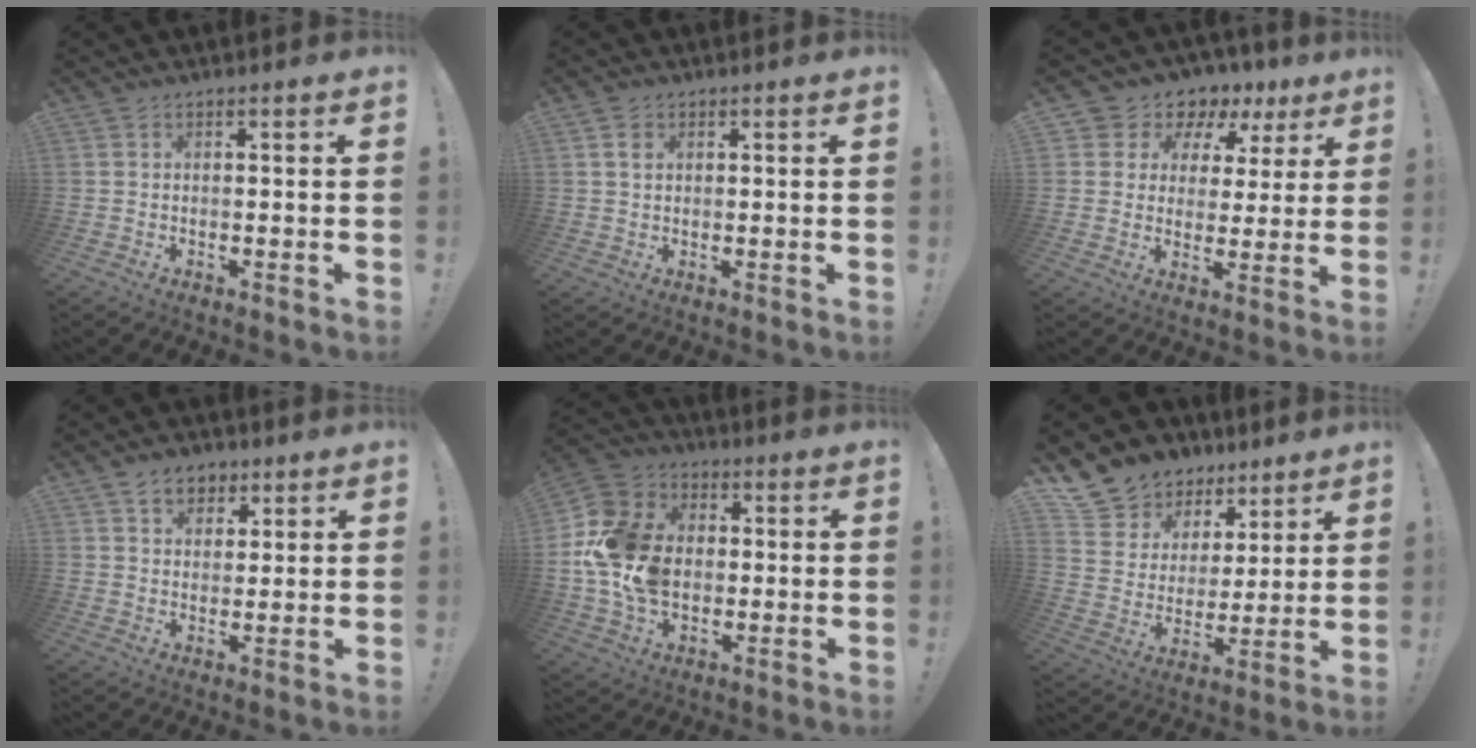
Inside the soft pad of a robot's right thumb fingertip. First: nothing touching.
{"total": 2.0, "force": [1.0, 1.4, 1.1], "torque": [-0.007, -0.004, 0.015]}
{"total": 7.0, "force": [3.3, 5.8, 1.9], "torque": [-0.031, -0.032, 0.063]}
{"total": 7.0, "force": [3.9, 5.2, 2.5], "torque": [-0.028, -0.020, 0.074]}
{"total": 17.1, "force": [0.2, 13.6, 10.4], "torque": [-0.188, 0.015, 0.009]}
{"total": 11.0, "force": [7.8, 7.6, 1.5], "torque": [-0.027, -0.070, 0.157]}